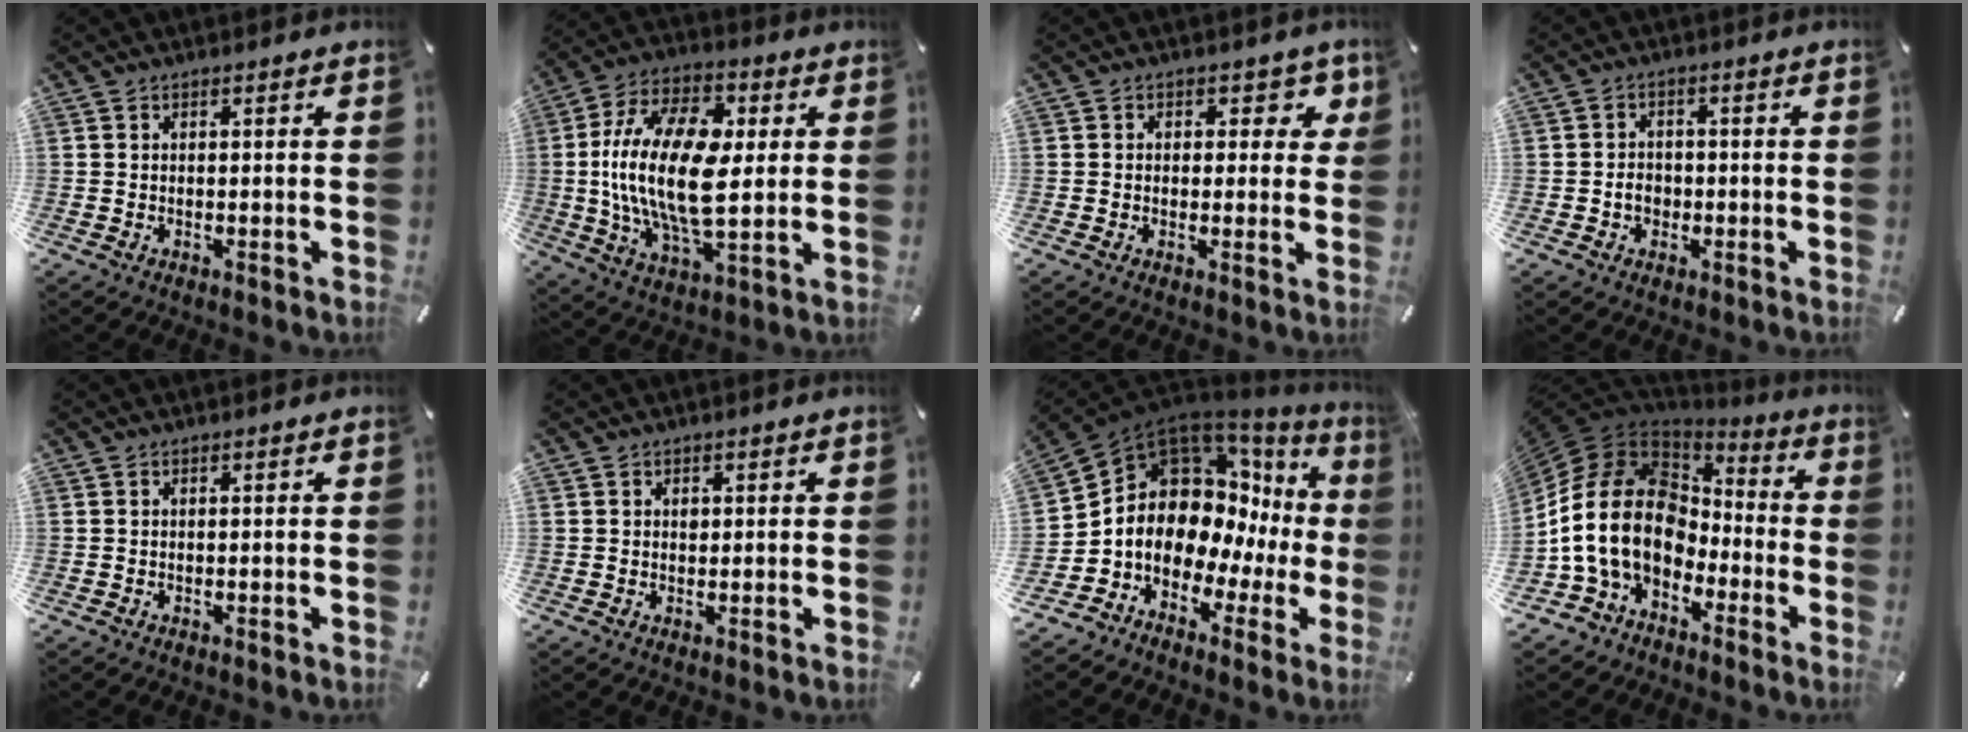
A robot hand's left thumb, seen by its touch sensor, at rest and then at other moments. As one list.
[{"total": 21.6, "force": [1.4, 11.2, 18.4], "torque": [-0.393, -0.004, 0.018]}, {"total": 5.2, "force": [1.6, 3.9, 3.1], "torque": [-0.021, -0.006, 0.020]}, {"total": 3.6, "force": [-1.0, 3.0, 1.7], "torque": [-0.031, 0.005, -0.019]}, {"total": 0.0}, {"total": 1.0, "force": [0.3, 0.9, 0.5], "torque": [-0.002, -0.002, 0.003]}, {"total": 12.9, "force": [2.4, 10.5, 7.2], "torque": [-0.146, -0.059, 0.049]}, {"total": 19.5, "force": [-2.1, 14.7, 12.6], "torque": [-0.279, 0.016, -0.035]}]